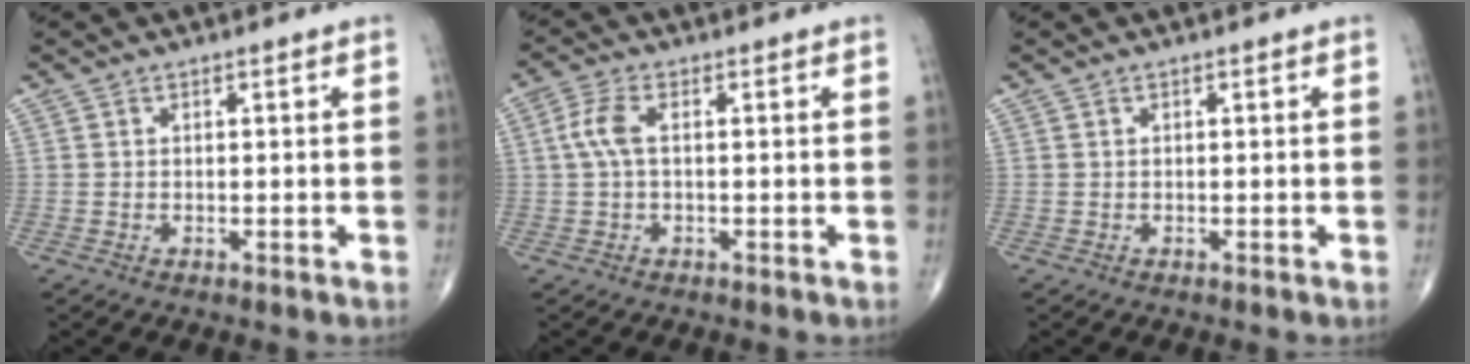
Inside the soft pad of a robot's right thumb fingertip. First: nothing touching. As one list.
[{"total": 4.3, "force": [0.4, 1.8, 3.9], "torque": [-0.102, 0.010, 0.005]}, {"total": 0.0}]